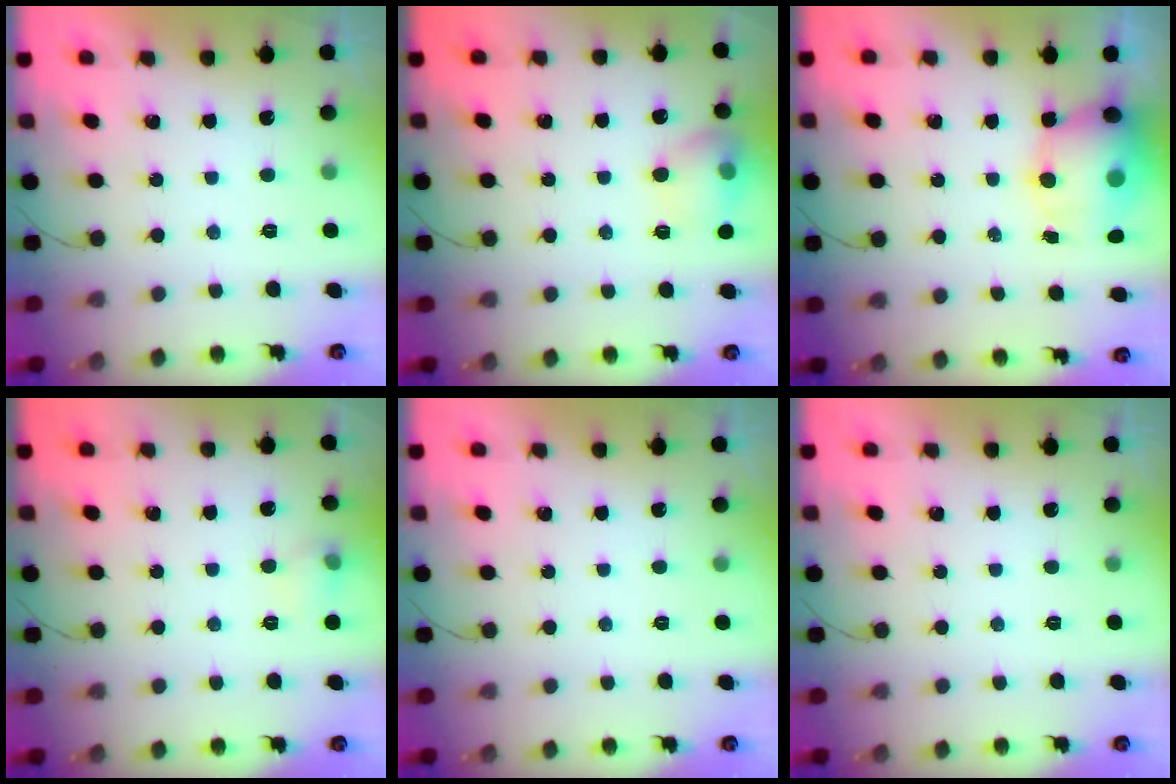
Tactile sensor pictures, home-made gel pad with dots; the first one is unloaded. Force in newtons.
{"total": 11.6, "press": 11.5, "slide": 1.6}
{"total": 11.6, "press": 11.1, "slide": 3.1}
{"total": 5.5, "press": 5.4, "slide": 1.4}
{"total": 0.0}
{"total": 0.0}